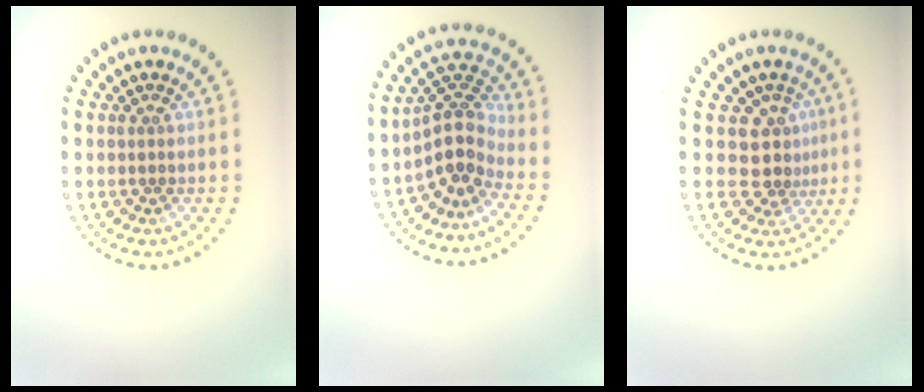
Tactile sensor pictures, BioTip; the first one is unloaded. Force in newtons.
{"total": 3.8, "press": 2.7, "slide": 2.6}
{"total": 3.0, "press": 2.2, "slide": 2.0}